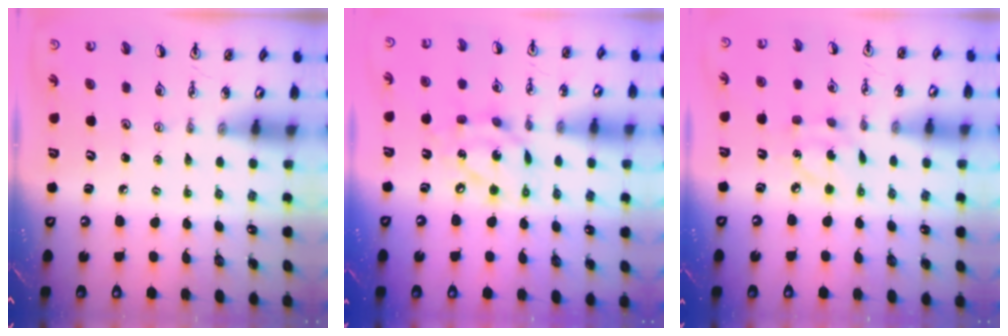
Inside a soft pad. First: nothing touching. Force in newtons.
{"total": 13.4, "press": 13.4, "slide": 1.3}
{"total": 5.3, "press": 5.3, "slide": 0.2}